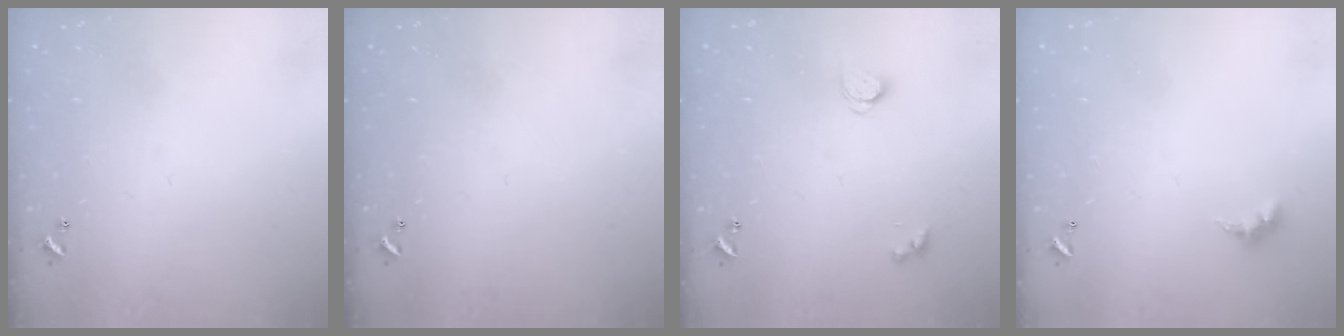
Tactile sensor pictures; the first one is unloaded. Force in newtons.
{"total": 0.0}
{"total": 2.8, "press": 2.8, "slide": 0.3}
{"total": 3.0, "press": 2.9, "slide": 0.5}